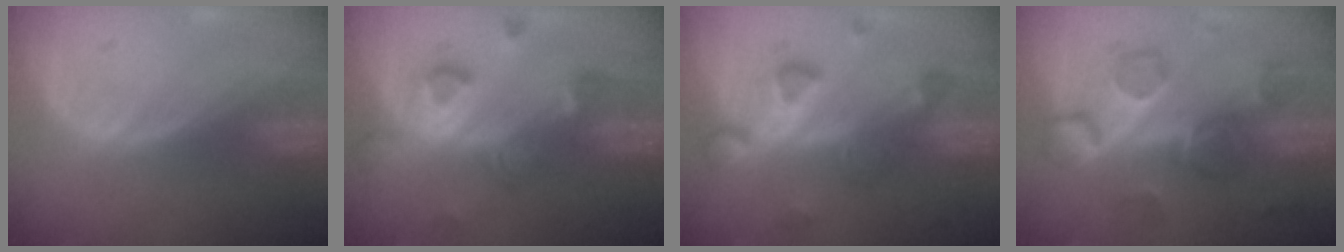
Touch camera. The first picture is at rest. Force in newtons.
{"total": 7.9, "press": 7.1, "slide": 3.5}
{"total": 7.8, "press": 6.9, "slide": 3.5}
{"total": 8.6, "press": 8.2, "slide": 2.6}